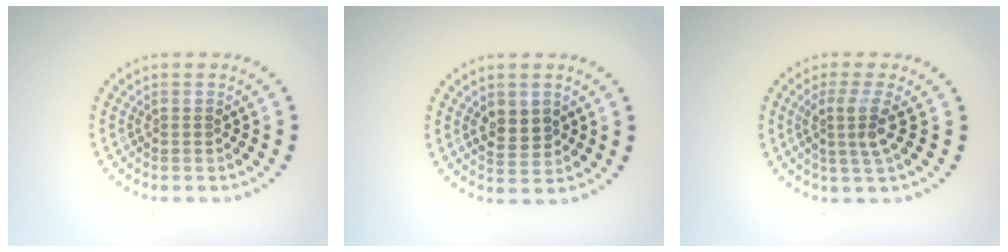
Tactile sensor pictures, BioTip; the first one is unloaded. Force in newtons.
{"total": 2.5, "press": 2.5, "slide": 0.4}
{"total": 2.7, "press": 2.0, "slide": 1.7}